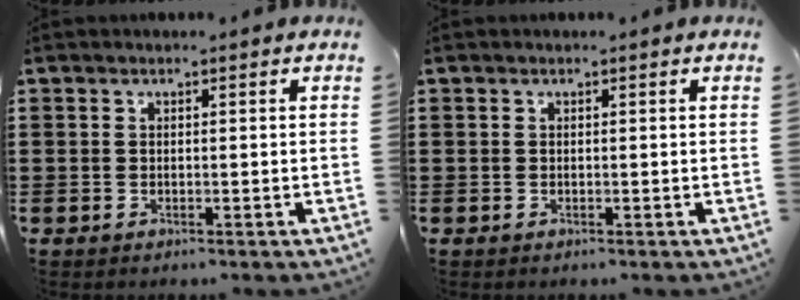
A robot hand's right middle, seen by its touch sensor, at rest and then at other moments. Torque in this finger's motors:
{"motor_torque": [-0.37, 0.22, -0.04, -0.01]}